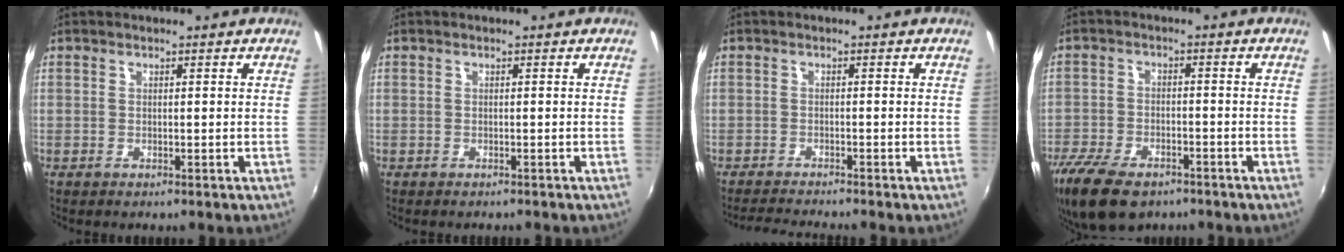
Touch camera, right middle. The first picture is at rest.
{"total": 0.7, "force": [-0.6, 0.3, 0.2], "torque": [-0.004, -0.003, -0.012]}
{"total": 4.3, "force": [-4.1, -0.8, 1.1], "torque": [-0.037, -0.012, -0.074]}
{"total": 14.1, "force": [-9.9, 6.6, 7.6], "torque": [-0.192, -0.035, -0.172]}